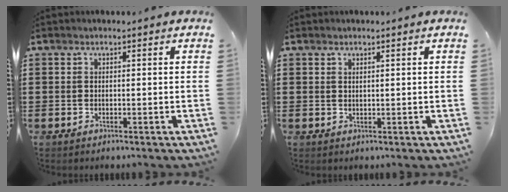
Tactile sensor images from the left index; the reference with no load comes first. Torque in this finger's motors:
{"motor_torque": [0.03, 0.00, -0.02, -0.01]}